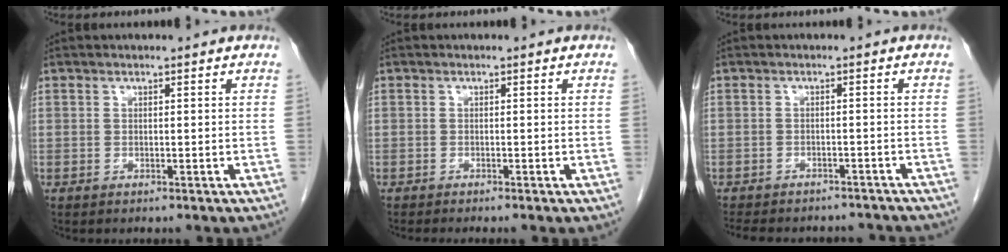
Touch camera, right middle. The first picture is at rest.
{"total": 1.7, "force": [-1.4, -0.3, 0.9], "torque": [-0.005, 0.003, -0.020]}
{"total": 13.1, "force": [-11.7, 4.2, 4.1], "torque": [-0.079, 0.009, -0.138]}